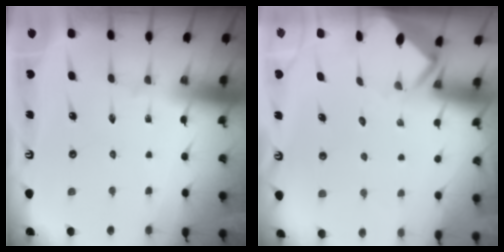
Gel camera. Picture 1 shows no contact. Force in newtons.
{"total": 3.5, "press": 3.5, "slide": 0.2}